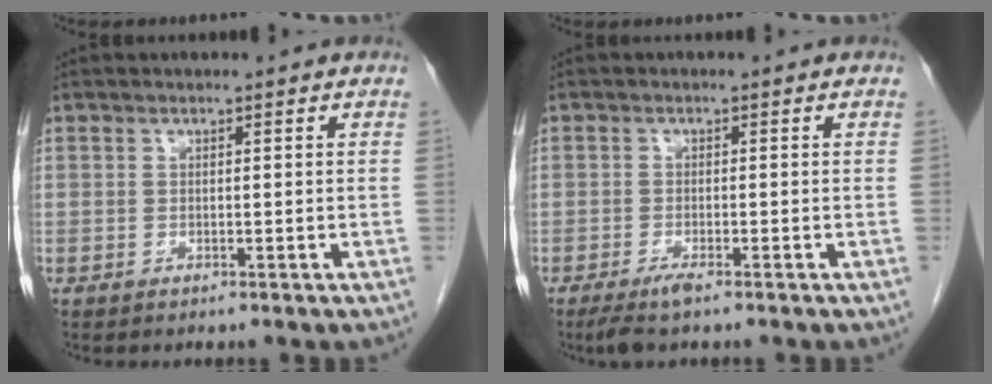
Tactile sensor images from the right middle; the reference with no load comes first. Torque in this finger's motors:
{"motor_torque": [0.60, -0.21, 0.13, 0.04]}